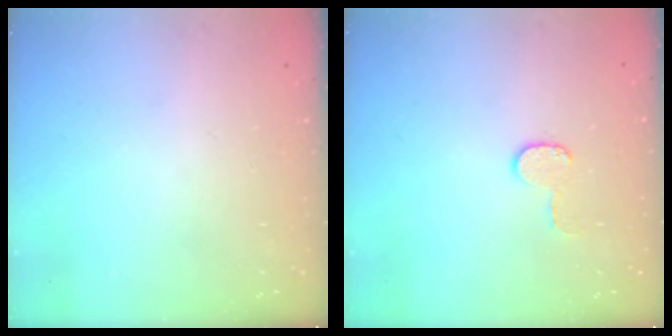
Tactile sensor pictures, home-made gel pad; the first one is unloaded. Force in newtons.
{"total": 5.9, "press": 5.9, "slide": 0.4}